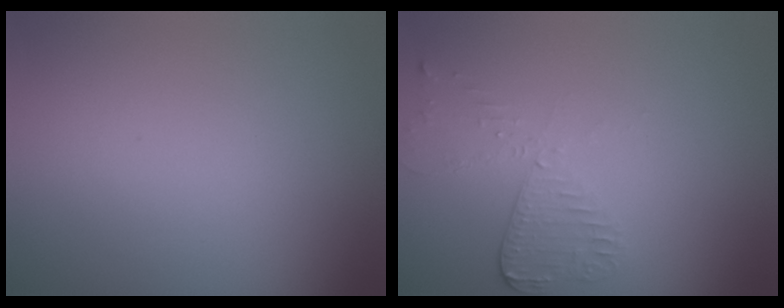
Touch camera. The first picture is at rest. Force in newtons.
{"total": 2.6, "press": 2.3, "slide": 1.2}